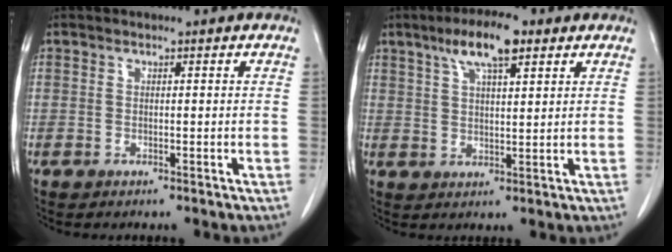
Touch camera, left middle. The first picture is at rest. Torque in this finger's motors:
{"motor_torque": [1.17, -0.90, 0.10, 0.04]}